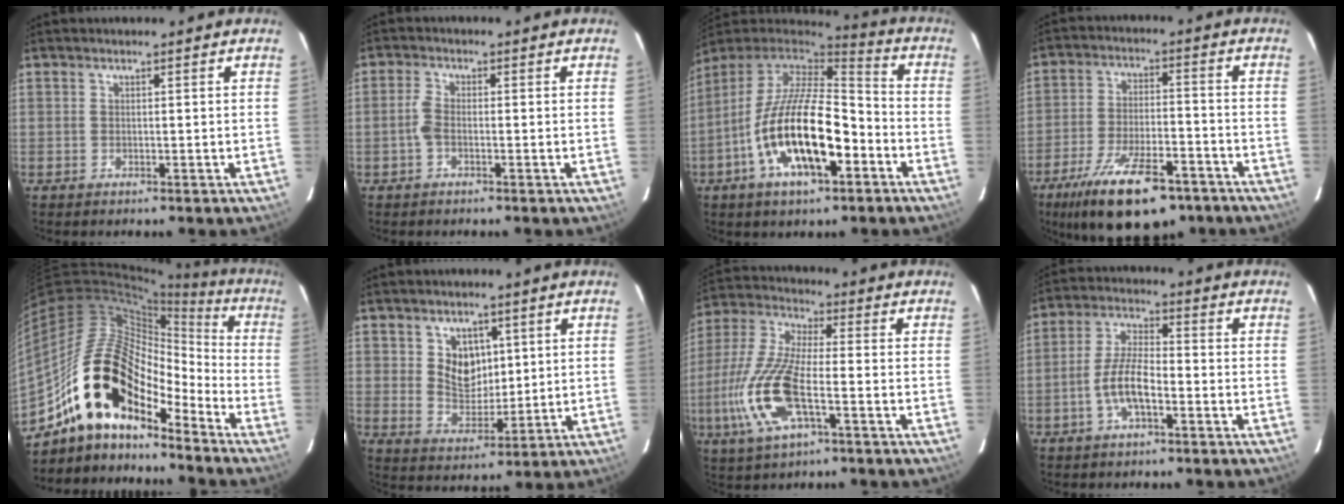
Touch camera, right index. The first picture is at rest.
{"total": 2.5, "force": [-0.9, 1.1, 2.0], "torque": [-0.051, 0.006, -0.018]}
{"total": 19.9, "force": [-7.4, 7.8, 16.7], "torque": [-0.321, -0.016, -0.135]}
{"total": 18.5, "force": [-12.4, 7.0, 11.8], "torque": [-0.227, -0.025, -0.193]}
{"total": 20.2, "force": [-13.9, 9.2, 11.5], "torque": [-0.214, 0.005, -0.261]}
{"total": 7.2, "force": [2.5, 5.7, 3.7], "torque": [-0.061, 0.003, 0.055]}
{"total": 15.6, "force": [-4.8, 4.8, 14.0], "torque": [-0.313, -0.010, -0.098]}
{"total": 7.4, "force": [-3.0, 2.4, 6.3], "torque": [-0.131, 0.006, -0.056]}